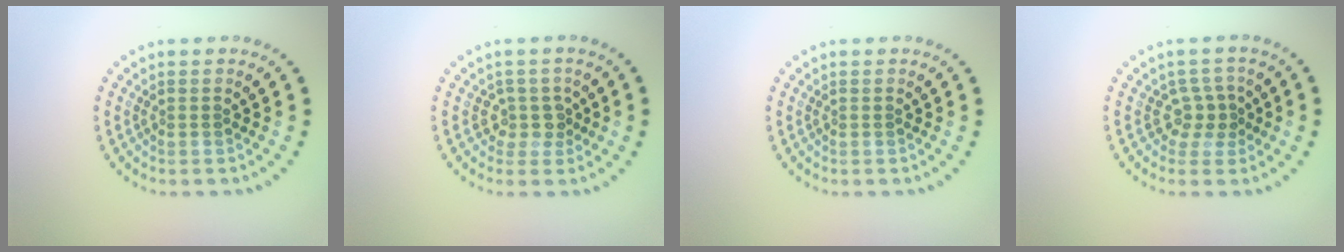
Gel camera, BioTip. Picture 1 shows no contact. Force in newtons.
{"total": 1.9, "press": 1.4, "slide": 1.3}
{"total": 0.0}
{"total": 2.1, "press": 1.6, "slide": 1.4}